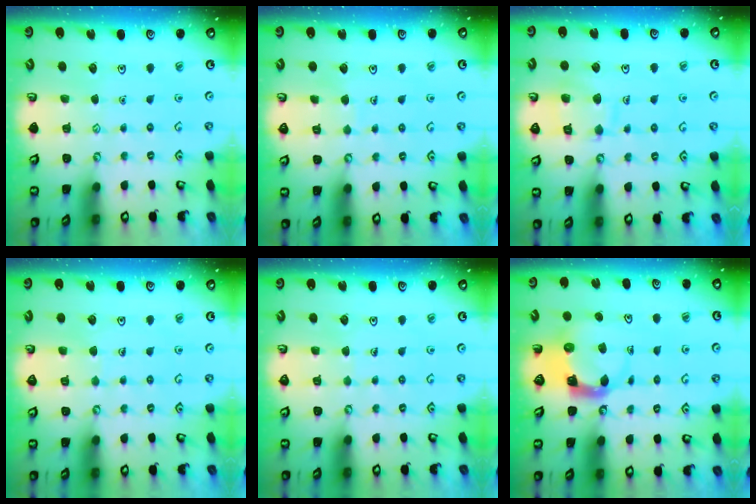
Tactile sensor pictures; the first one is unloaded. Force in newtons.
{"total": 2.2, "press": 2.2, "slide": 0.1}
{"total": 10.1, "press": 10.0, "slide": 0.9}
{"total": 4.0, "press": 3.9, "slide": 0.4}
{"total": 2.5, "press": 2.5, "slide": 0.2}
{"total": 4.0, "press": 4.0, "slide": 0.5}